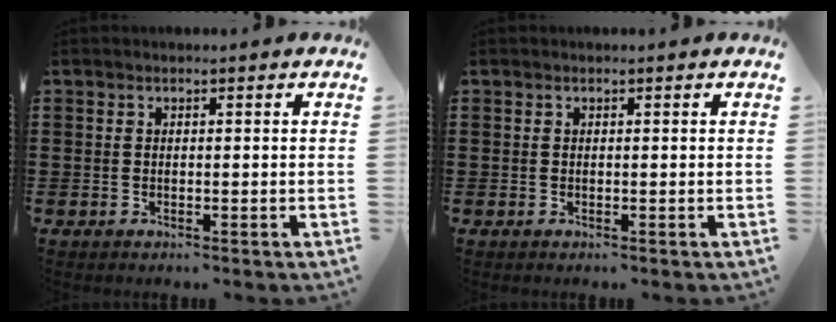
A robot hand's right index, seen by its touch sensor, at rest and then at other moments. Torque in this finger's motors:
{"motor_torque": [0.00, 0.00, 0.00, 0.00]}